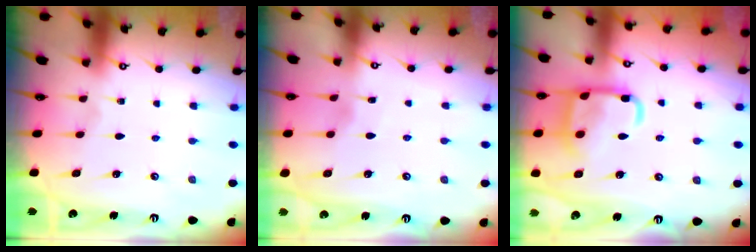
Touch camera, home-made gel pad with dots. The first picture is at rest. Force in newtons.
{"total": 1.7, "press": 1.7, "slide": 0.3}
{"total": 12.6, "press": 12.6, "slide": 0.9}